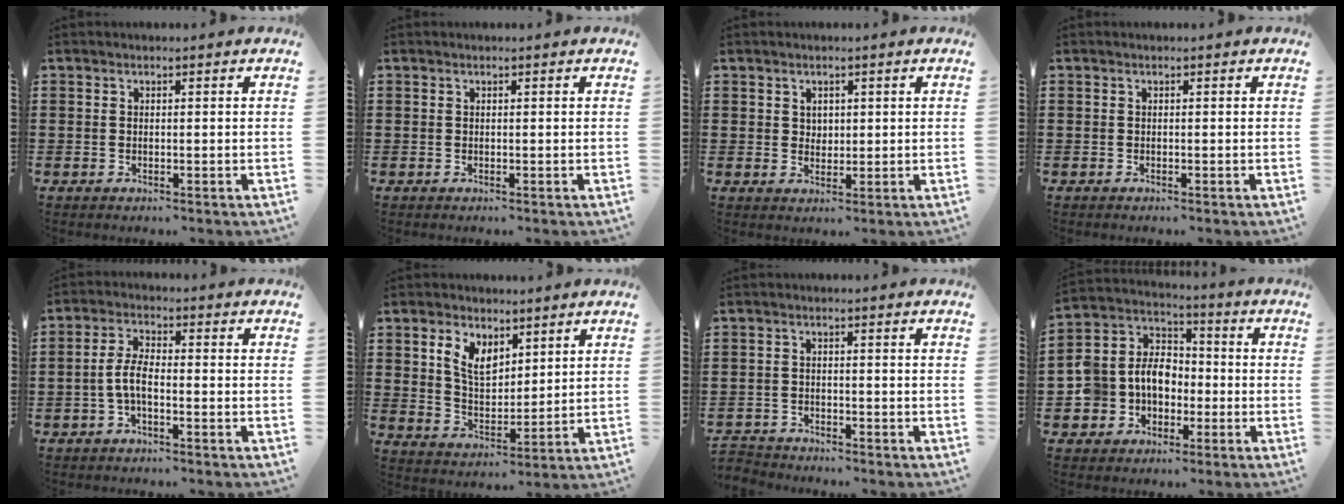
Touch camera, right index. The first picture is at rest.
{"total": 0.0}
{"total": 2.0, "force": [1.0, 1.6, 0.4], "torque": [-0.013, 0.009, 0.019]}
{"total": 0.0}
{"total": 4.5, "force": [-1.4, 1.7, 3.9], "torque": [-0.096, -0.002, -0.036]}
{"total": 5.9, "force": [3.5, 3.7, 3.1], "torque": [-0.077, 0.008, 0.065]}
{"total": 2.3, "force": [-2.3, 0.4, -0.3], "torque": [-0.003, 0.000, -0.052]}
{"total": 8.0, "force": [-1.7, 7.0, 3.5], "torque": [-0.121, 0.003, -0.039]}